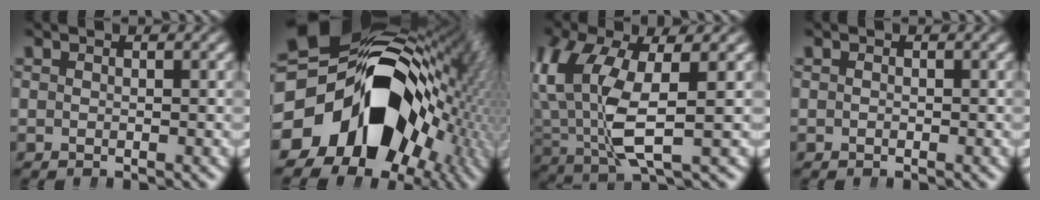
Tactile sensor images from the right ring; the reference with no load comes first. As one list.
[{"total": 28.6, "force": [-0.5, 19.3, 21.1], "torque": [-0.320, -0.036, -0.009]}, {"total": 8.3, "force": [1.1, 4.4, 6.9], "torque": [-0.169, -0.023, 0.037]}, {"total": 0.0}]